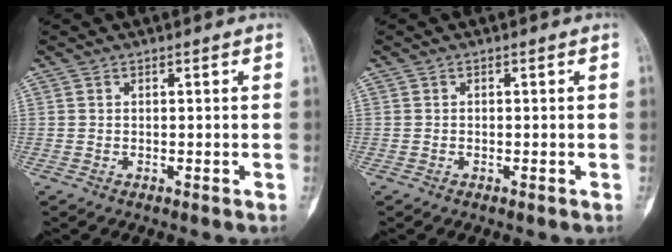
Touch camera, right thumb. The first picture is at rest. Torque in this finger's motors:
{"motor_torque": [-0.36, 0.07, -0.28, -0.14, -0.05]}